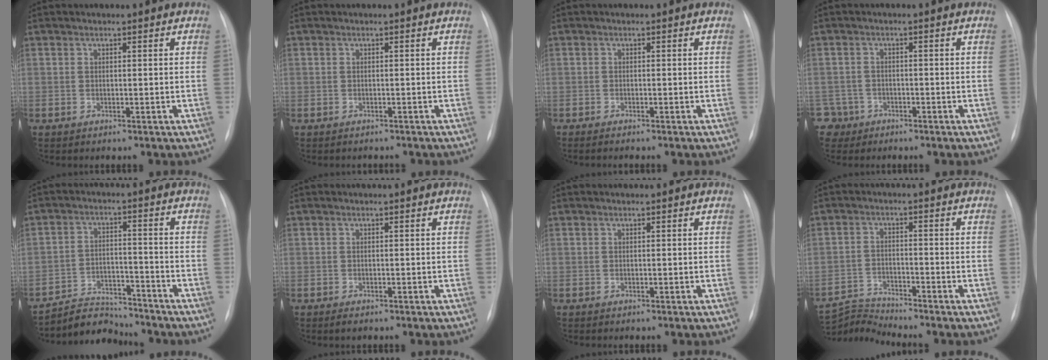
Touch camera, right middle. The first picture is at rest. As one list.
[{"total": 1.6, "force": [-1.4, 0.8, 0.0], "torque": [-0.002, 0.000, -0.019]}, {"total": 1.6, "force": [-1.3, -0.1, 0.9], "torque": [-0.013, -0.003, -0.016]}, {"total": 3.7, "force": [-2.3, 2.8, -0.8], "torque": [0.016, 0.009, -0.042]}, {"total": 6.9, "force": [-6.7, 1.5, -0.4], "torque": [0.003, 0.009, -0.114]}, {"total": 0.9, "force": [-0.6, 0.4, 0.5], "torque": [-0.010, -0.002, -0.005]}, {"total": 0.0}, {"total": 5.1, "force": [-4.4, -1.9, -1.7], "torque": [0.023, -0.014, -0.082]}]